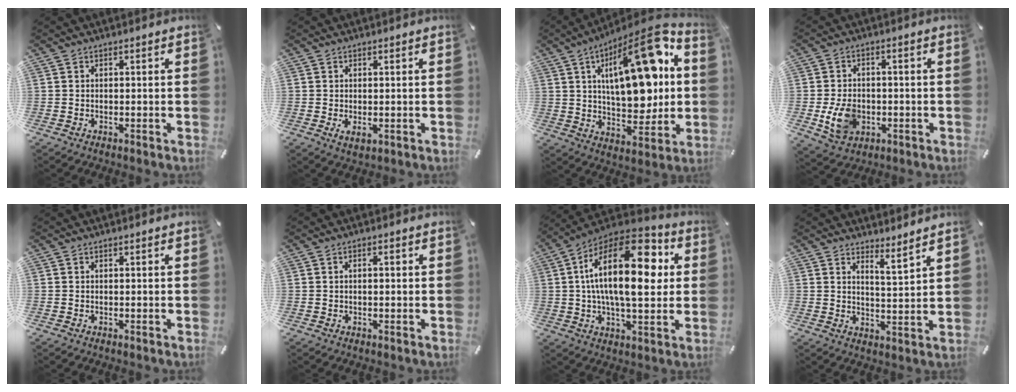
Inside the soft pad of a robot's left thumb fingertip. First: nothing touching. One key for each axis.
{"total": 1.5, "fx": 0.1, "fy": 0.6, "fz": 1.4, "tx": -0.017, "ty": -0.003, "tz": 0.002}
{"total": 24.0, "fx": 7.5, "fy": 11.3, "fz": 19.8, "tx": -0.296, "ty": -0.039, "tz": 0.117}
{"total": 8.1, "fx": -1.4, "fy": 6.4, "fz": 4.8, "tx": -0.097, "ty": 0.002, "tz": -0.024}
{"total": 0.0}
{"total": 1.2, "fx": 0.0, "fy": 0.6, "fz": 1.1, "tx": -0.021, "ty": 0.004, "tz": -0.001}
{"total": 26.3, "fx": 5.7, "fy": 12.5, "fz": 22.4, "tx": -0.399, "ty": -0.022, "tz": 0.081}
{"total": 4.8, "fx": 4.4, "fy": -0.8, "fz": 1.5, "tx": -0.025, "ty": -0.043, "tz": 0.073}